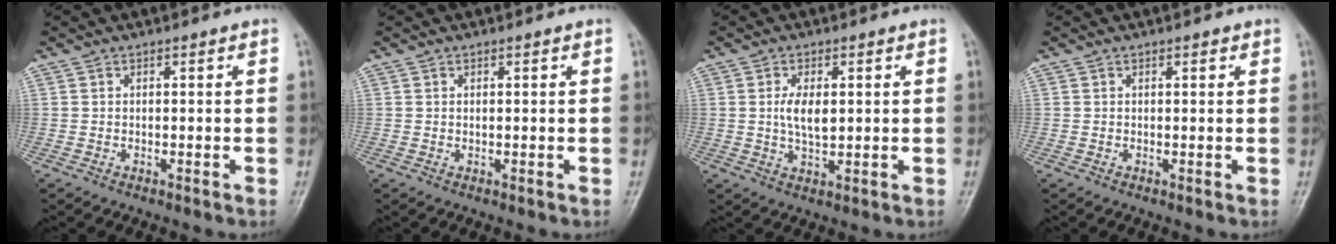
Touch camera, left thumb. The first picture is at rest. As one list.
[{"total": 0.7, "force": [0.3, 0.2, 0.6], "torque": [-0.011, -0.001, 0.006]}, {"total": 5.1, "force": [0.8, 2.5, 4.4], "torque": [-0.081, -0.008, 0.014]}, {"total": 1.0, "force": [0.6, 0.4, 0.6], "torque": [-0.006, -0.001, 0.006]}]